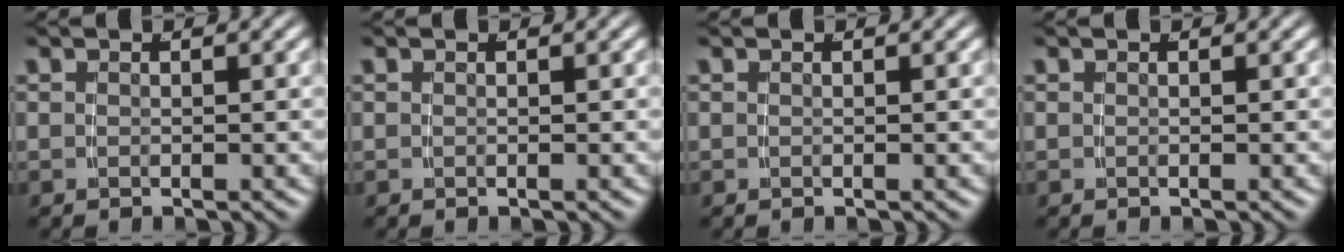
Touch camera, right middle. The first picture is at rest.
{"total": 0.0}
{"total": 0.0}
{"total": 0.0}